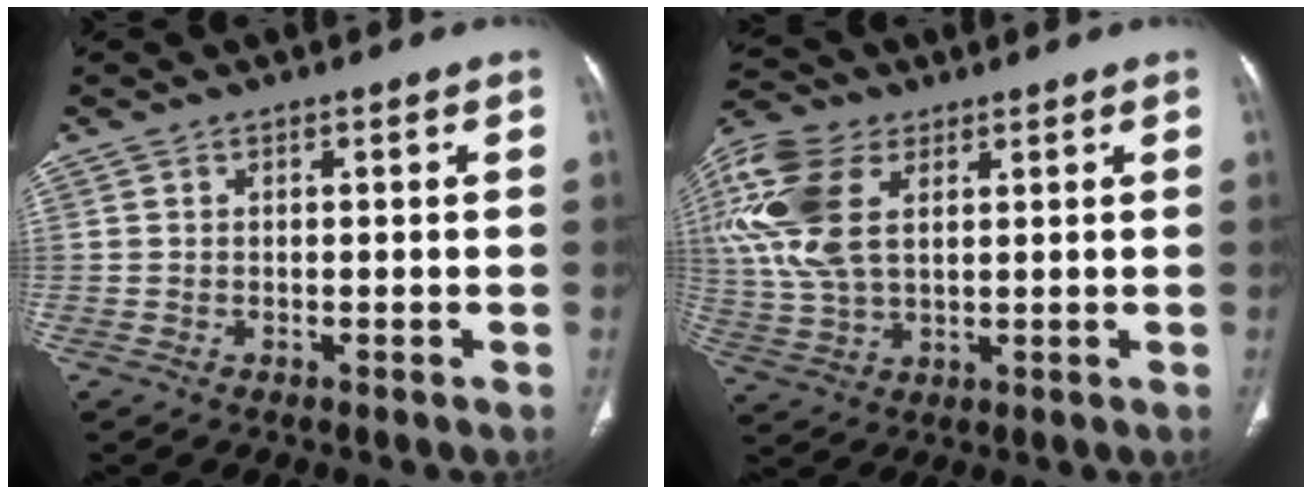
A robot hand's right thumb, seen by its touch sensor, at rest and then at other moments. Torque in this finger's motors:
{"motor_torque": [0.33, 0.47, 1.11, 0.64, 0.24]}